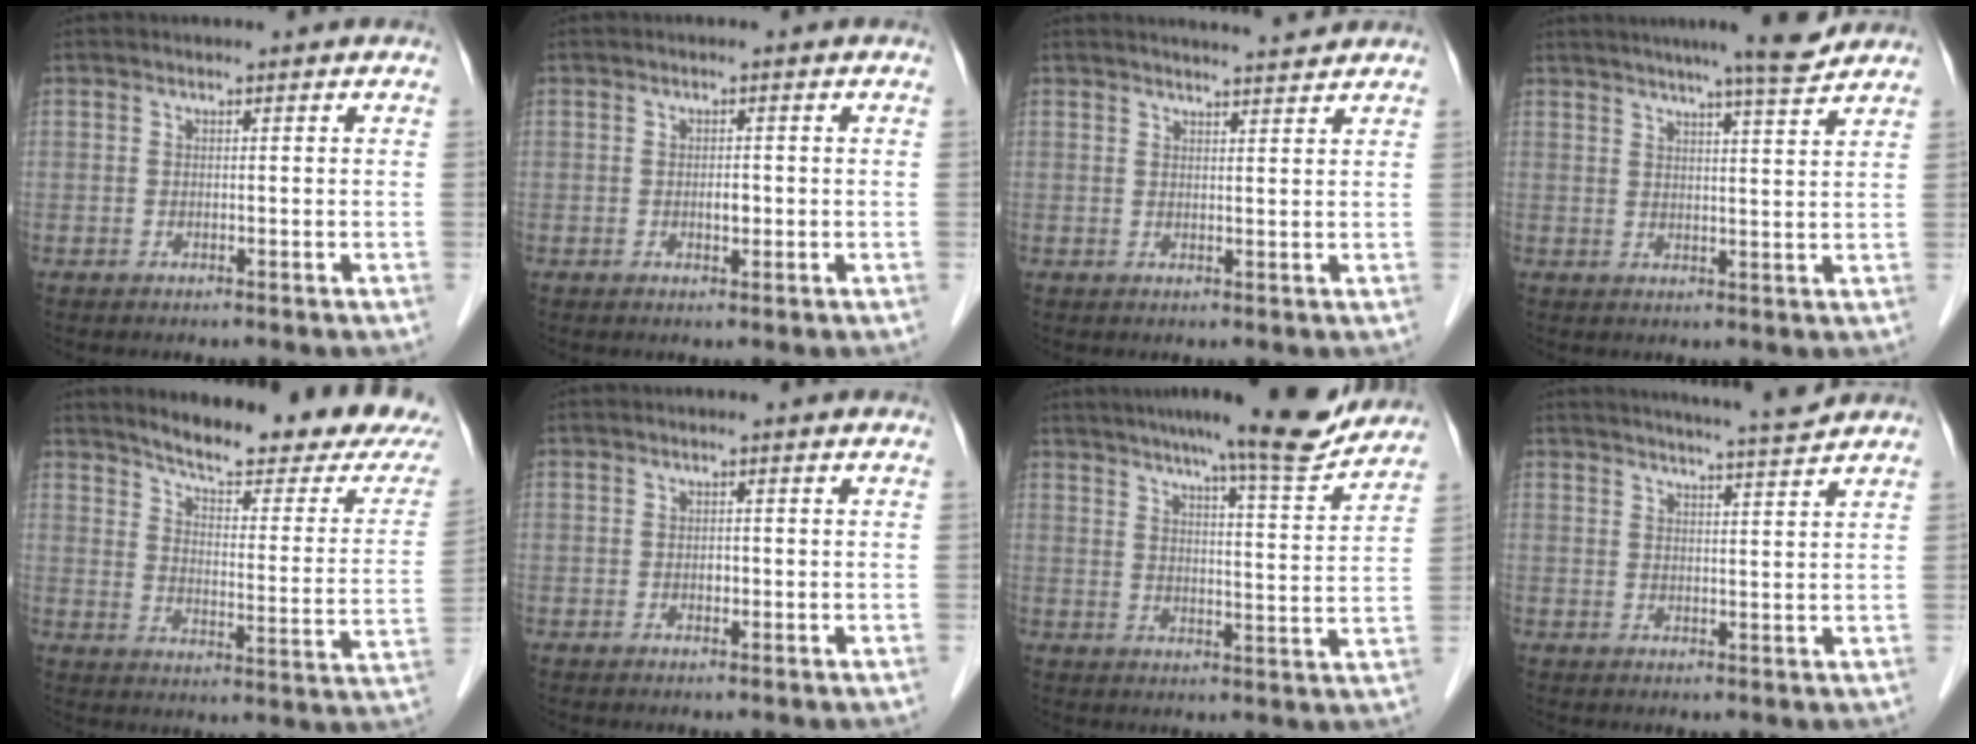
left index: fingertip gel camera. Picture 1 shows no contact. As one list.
[{"total": 1.4, "force": [-0.2, 0.7, 1.2], "torque": [-0.021, 0.001, -0.003]}, {"total": 4.8, "force": [4.6, -0.2, 1.5], "torque": [-0.025, 0.007, 0.059]}, {"total": 9.0, "force": [7.9, -0.7, 4.3], "torque": [-0.068, 0.001, 0.101]}, {"total": 18.5, "force": [16.5, 1.8, 8.1], "torque": [-0.109, -0.059, 0.206]}, {"total": 0.8, "force": [-0.2, 0.6, 0.6], "torque": [-0.010, 0.001, -0.004]}, {"total": 13.9, "force": [12.5, 0.4, 6.2], "torque": [-0.089, -0.009, 0.163]}, {"total": 6.7, "force": [6.2, -1.3, 2.1], "torque": [-0.042, -0.003, 0.088]}]